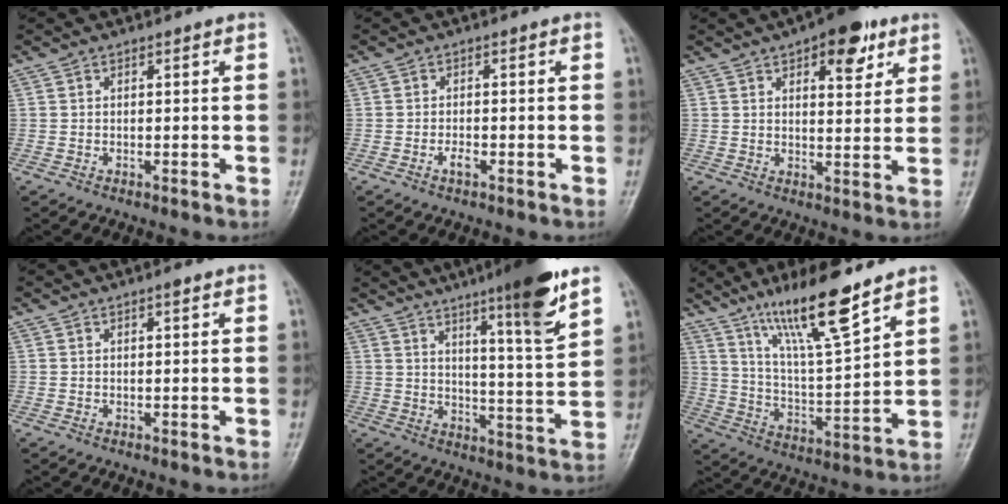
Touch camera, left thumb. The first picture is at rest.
{"total": 1.7, "force": [-0.9, 0.8, 1.3], "torque": [-0.024, 0.004, -0.016]}
{"total": 10.4, "force": [5.6, 4.7, 7.4], "torque": [-0.072, -0.021, 0.075]}
{"total": 0.7, "force": [0.4, 0.1, 0.5], "torque": [-0.008, -0.001, 0.005]}
{"total": 14.2, "force": [9.0, 1.1, 11.0], "torque": [-0.157, -0.054, 0.137]}
{"total": 15.6, "force": [10.8, 2.1, 11.0], "torque": [-0.188, -0.063, 0.201]}